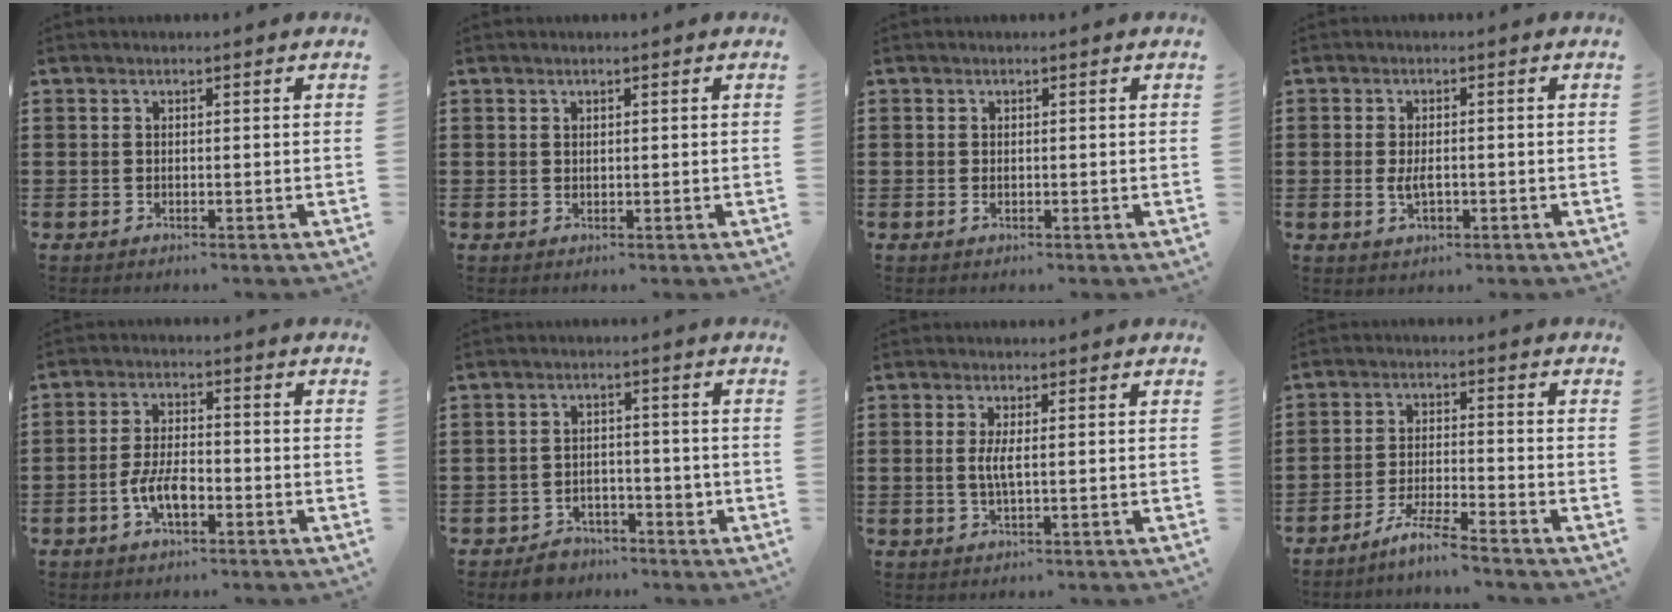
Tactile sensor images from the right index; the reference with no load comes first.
{"total": 0.6, "force": [0.3, 0.4, 0.1], "torque": [-0.004, 0.002, 0.007]}
{"total": 0.6, "force": [-0.1, 0.3, 0.5], "torque": [-0.012, -0.002, -0.002]}
{"total": 3.1, "force": [-0.4, 1.5, 2.7], "torque": [-0.052, 0.001, -0.007]}
{"total": 5.4, "force": [-2.1, 2.5, 4.3], "torque": [-0.101, 0.001, -0.044]}
{"total": 3.4, "force": [-2.6, 2.0, 0.7], "torque": [-0.016, 0.010, -0.052]}
{"total": 2.8, "force": [0.1, 0.3, 2.7], "torque": [-0.059, -0.007, -0.003]}
{"total": 5.1, "force": [-4.6, -0.5, 2.1], "torque": [-0.050, -0.010, -0.091]}